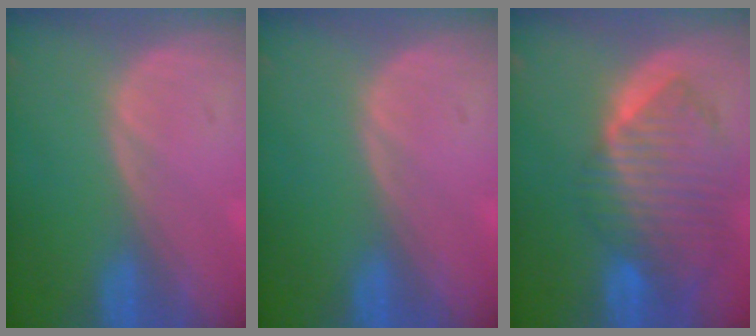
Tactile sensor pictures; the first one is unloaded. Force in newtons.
{"total": 0.0}
{"total": 10.3, "press": 9.0, "slide": 5.1}